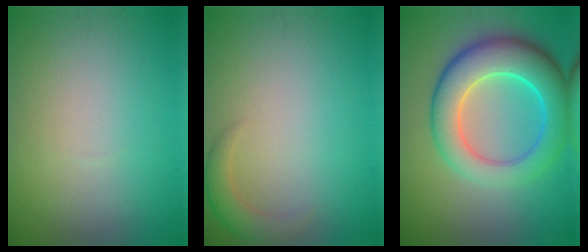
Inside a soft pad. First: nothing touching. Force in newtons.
{"total": 2.2, "press": 2.2, "slide": 0.2}
{"total": 8.8, "press": 8.7, "slide": 0.6}